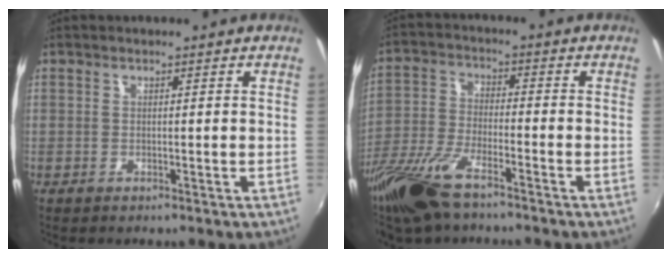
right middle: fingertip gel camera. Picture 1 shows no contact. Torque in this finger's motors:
{"motor_torque": [1.08, -1.05, 0.20, 0.08]}